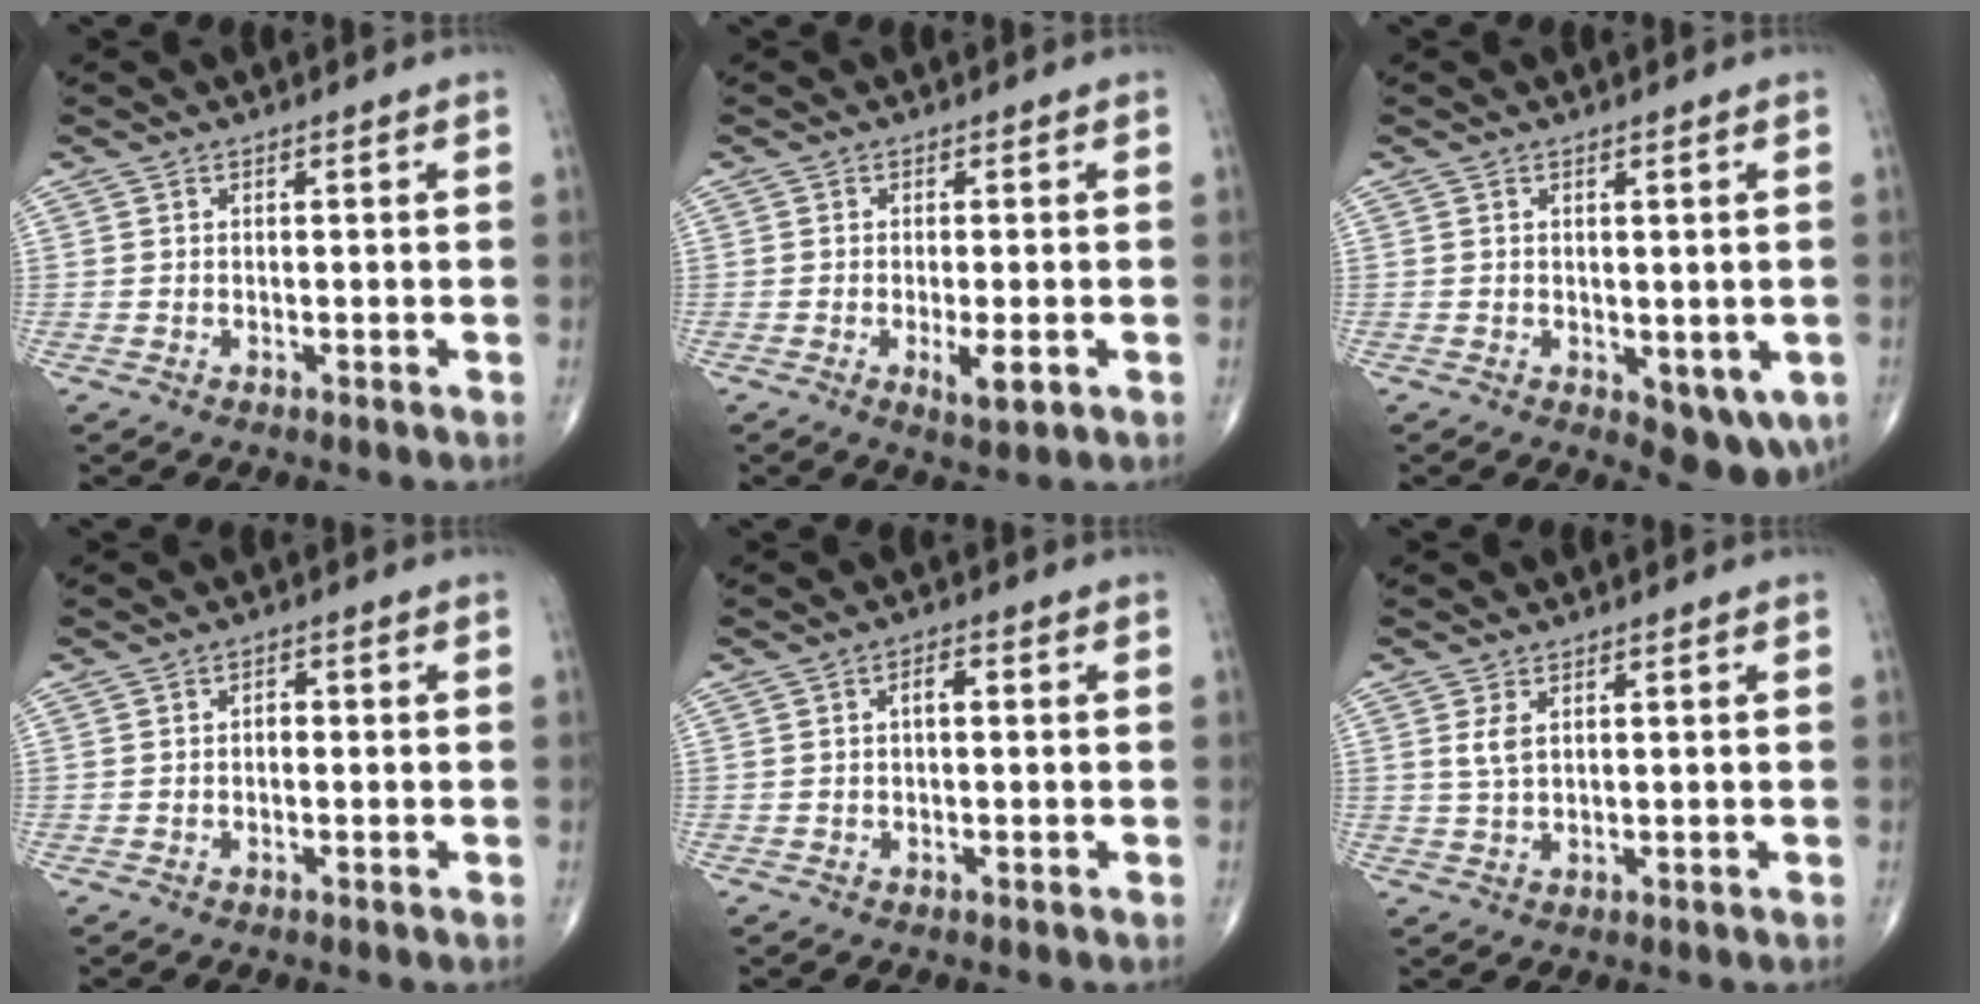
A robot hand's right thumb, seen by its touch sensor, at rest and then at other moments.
{"total": 3.9, "force": [-1.2, 1.0, 3.6], "torque": [-0.060, -0.009, -0.017]}
{"total": 6.5, "force": [-1.4, 3.2, 5.5], "torque": [-0.044, -0.013, -0.010]}
{"total": 1.3, "force": [-0.1, 0.9, 1.0], "torque": [-0.006, 0.003, -0.007]}
{"total": 2.4, "force": [0.3, 1.2, 2.1], "torque": [-0.029, 0.006, 0.001]}
{"total": 2.5, "force": [1.0, 1.2, 2.0], "torque": [-0.041, -0.001, 0.025]}